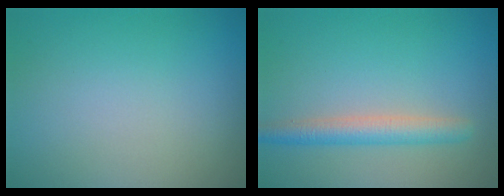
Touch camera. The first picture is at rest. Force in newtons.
{"total": 3.0, "press": 3.0, "slide": 0.1}